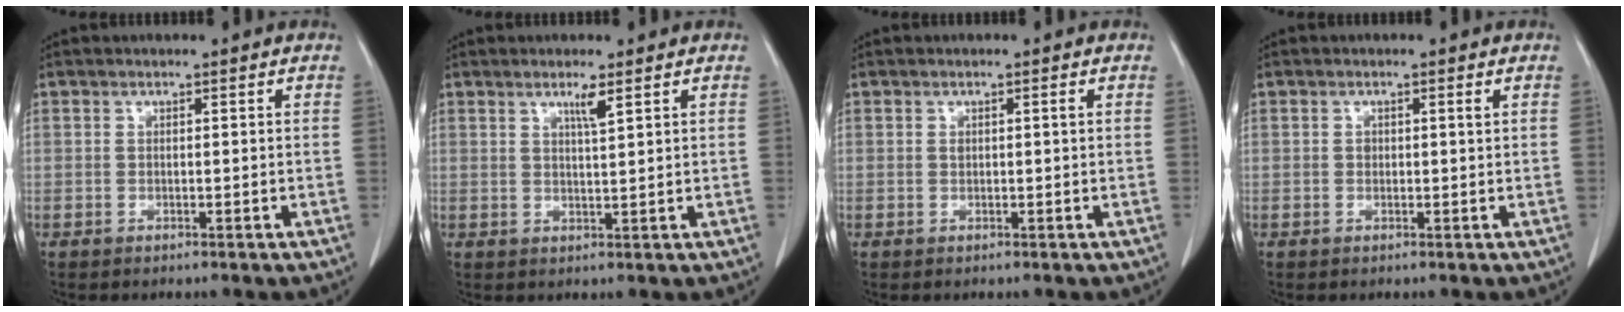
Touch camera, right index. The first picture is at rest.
{"total": 2.4, "force": [1.4, -0.2, 1.9], "torque": [-0.036, -0.005, 0.026]}
{"total": 0.8, "force": [0.3, 0.3, 0.7], "torque": [-0.014, 0.006, 0.010]}
{"total": 0.9, "force": [0.3, 0.4, 0.7], "torque": [-0.014, 0.005, 0.009]}